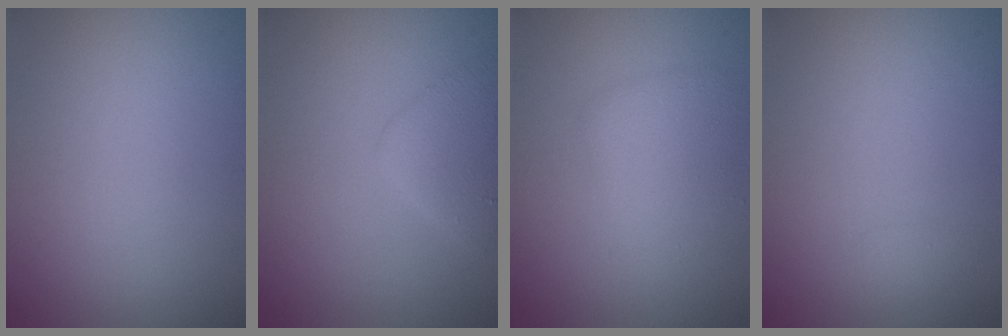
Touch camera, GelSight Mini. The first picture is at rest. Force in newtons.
{"total": 2.7, "press": 2.7, "slide": 0.2}
{"total": 2.7, "press": 2.7, "slide": 0.1}
{"total": 0.6, "press": 0.6, "slide": 0.1}